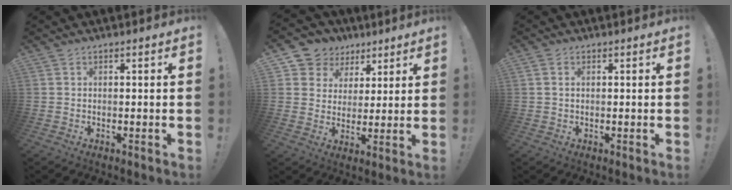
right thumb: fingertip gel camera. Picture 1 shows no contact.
{"total": 8.4, "force": [4.1, 7.2, 1.5], "torque": [-0.030, -0.027, 0.086]}
{"total": 1.5, "force": [0.6, 1.0, 0.9], "torque": [-0.016, 0.002, 0.010]}